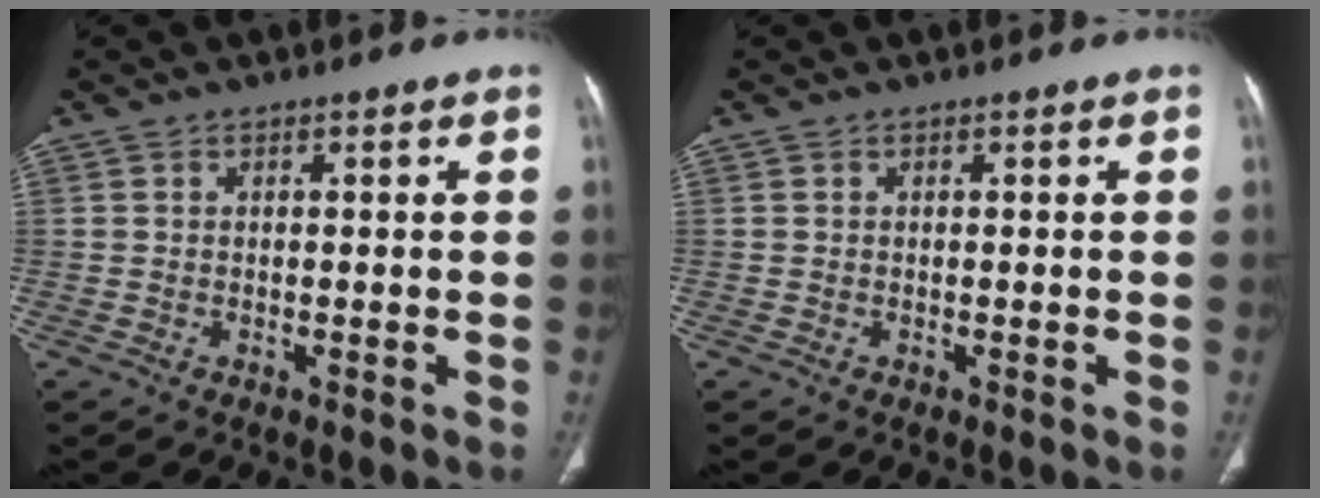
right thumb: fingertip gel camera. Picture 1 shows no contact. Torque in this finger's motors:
{"motor_torque": [0.00, 0.00, -0.06, 0.05, 0.00]}